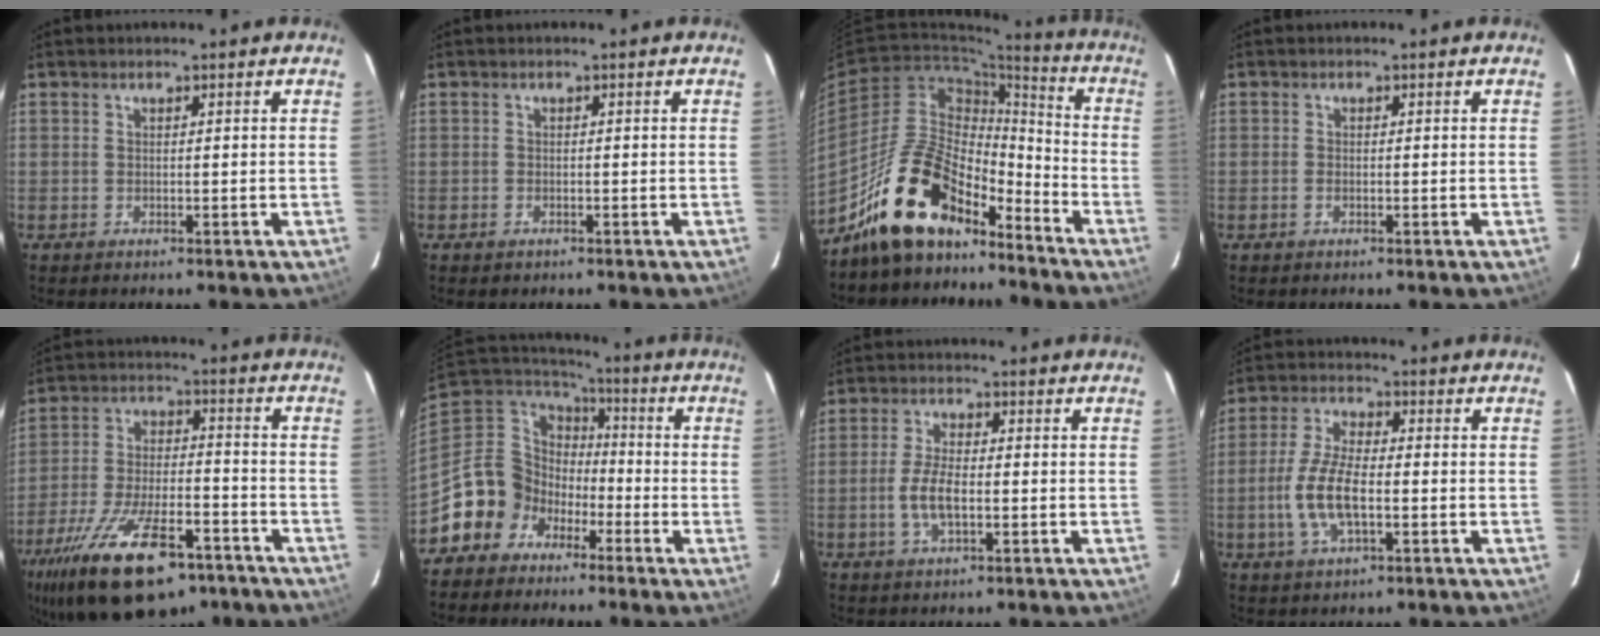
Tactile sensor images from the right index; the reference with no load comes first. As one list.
[{"total": 1.0, "force": [-0.6, 0.8, 0.2], "torque": [-0.005, -0.001, -0.007]}, {"total": 17.3, "force": [-13.5, 7.4, 7.9], "torque": [-0.152, 0.030, -0.229]}, {"total": 0.8, "force": [-0.3, 0.4, 0.6], "torque": [-0.012, -0.001, -0.006]}, {"total": 23.2, "force": [-15.0, 9.6, 14.9], "torque": [-0.293, -0.032, -0.235]}, {"total": 12.1, "force": [-6.4, 10.1, 2.0], "torque": [-0.066, 0.029, -0.120]}, {"total": 6.0, "force": [-1.5, 2.3, 5.3], "torque": [-0.112, 0.000, -0.028]}, {"total": 9.7, "force": [-2.2, 3.9, 8.6], "torque": [-0.182, 0.002, -0.043]}]